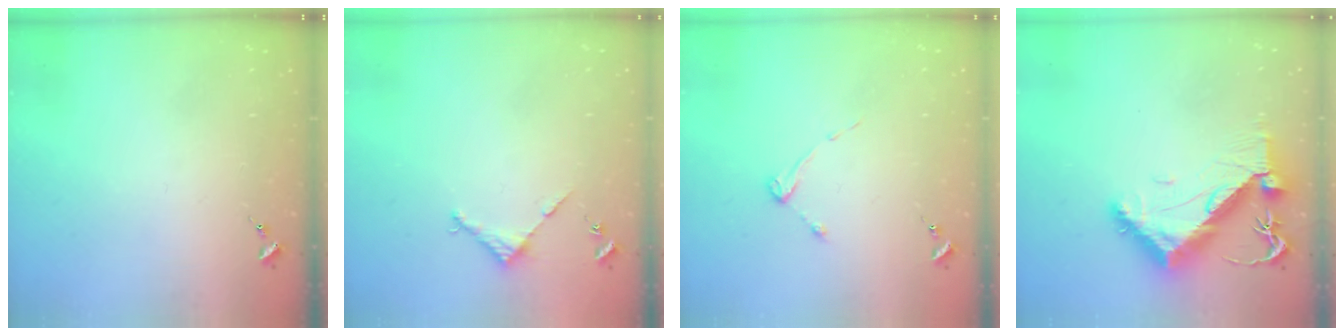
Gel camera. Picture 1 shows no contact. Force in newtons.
{"total": 2.9, "press": 2.8, "slide": 0.2}
{"total": 3.0, "press": 3.0, "slide": 0.4}
{"total": 10.8, "press": 10.8, "slide": 1.3}